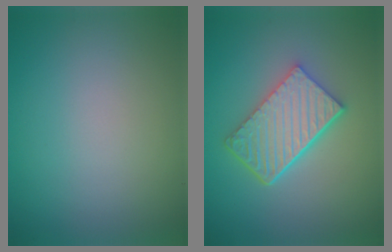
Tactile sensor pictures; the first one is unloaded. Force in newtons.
{"total": 6.0, "press": 4.3, "slide": 4.1}